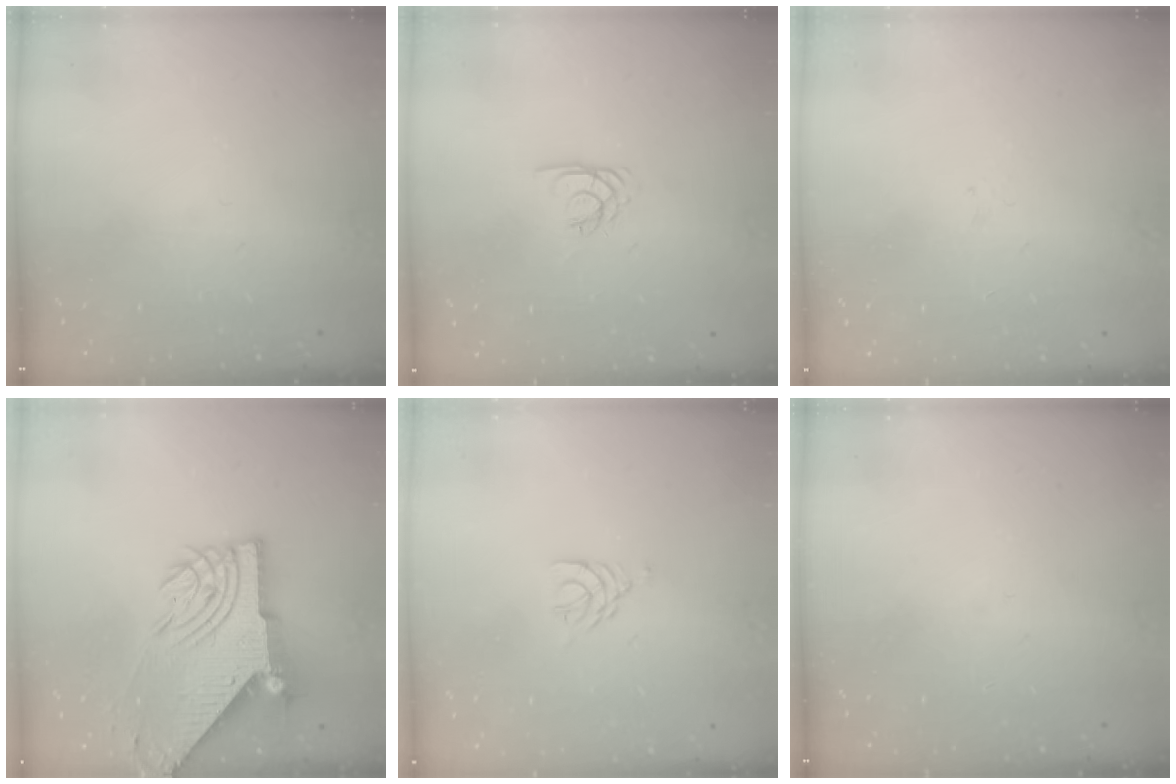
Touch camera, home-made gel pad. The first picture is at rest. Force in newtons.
{"total": 2.1, "press": 2.1, "slide": 0.4}
{"total": 1.3, "press": 1.2, "slide": 0.5}
{"total": 13.2, "press": 13.1, "slide": 1.6}
{"total": 3.3, "press": 3.3, "slide": 0.5}
{"total": 0.0}